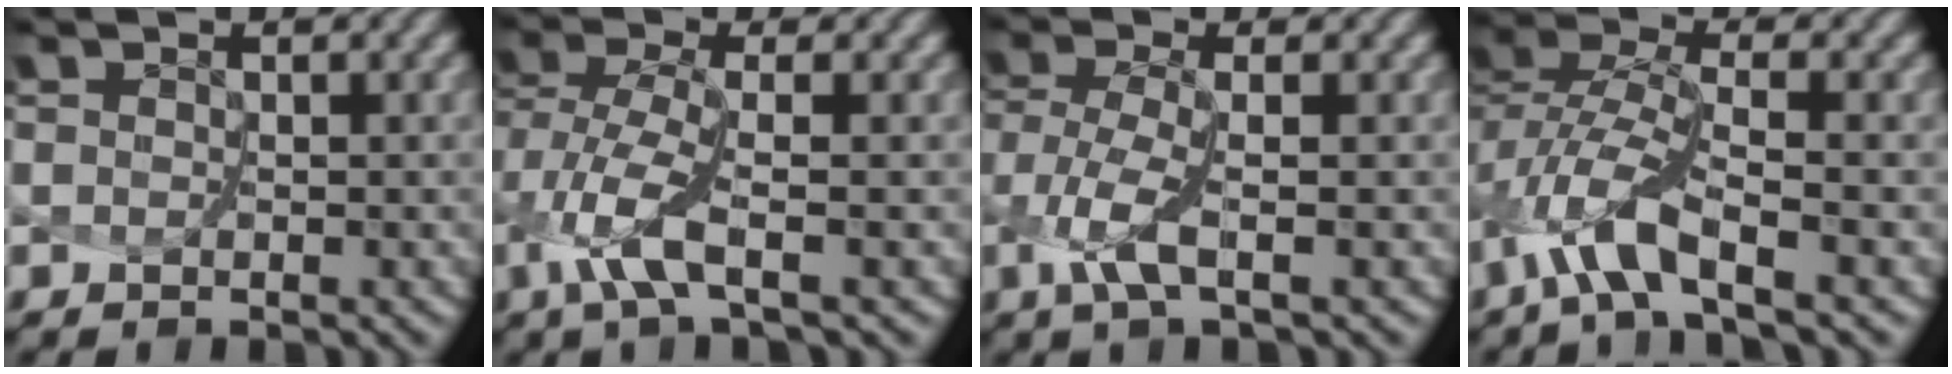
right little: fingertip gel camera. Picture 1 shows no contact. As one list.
[{"total": 3.9, "force": [-1.4, 0.8, 3.5], "torque": [-0.088, 0.000, -0.023]}, {"total": 3.2, "force": [-1.0, 0.8, 3.0], "torque": [-0.081, 0.001, -0.016]}, {"total": 5.1, "force": [-3.0, 0.9, 4.1], "torque": [-0.096, 0.003, -0.062]}]